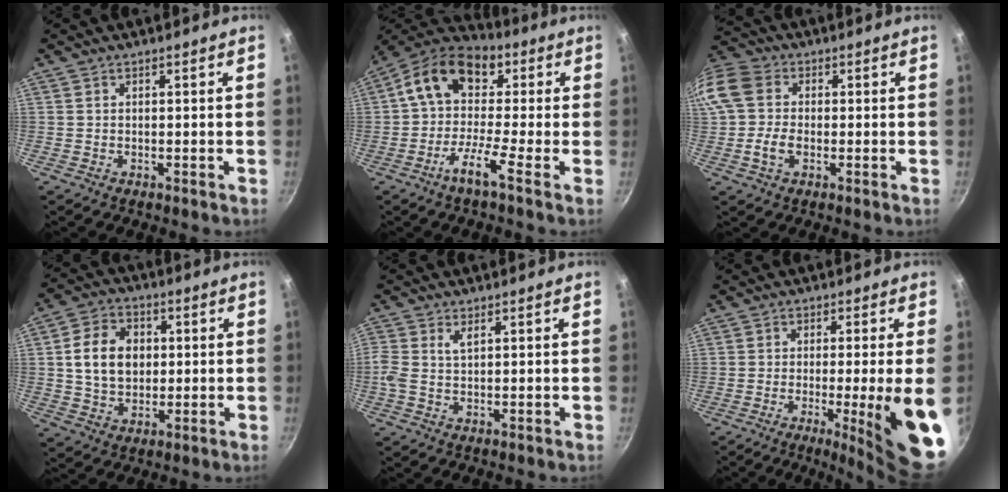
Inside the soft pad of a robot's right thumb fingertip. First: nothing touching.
{"total": 12.4, "force": [-1.0, 6.7, 10.4], "torque": [-0.174, 0.044, -0.045]}
{"total": 13.0, "force": [-0.6, 10.2, 8.1], "torque": [-0.175, 0.029, -0.024]}
{"total": 11.1, "force": [1.3, 8.5, 7.1], "torque": [-0.101, 0.007, 0.019]}
{"total": 3.1, "force": [0.7, 1.4, 2.6], "torque": [-0.066, 0.006, 0.014]}
{"total": 14.5, "force": [-3.6, 1.2, 14.0], "torque": [-0.189, -0.004, -0.045]}